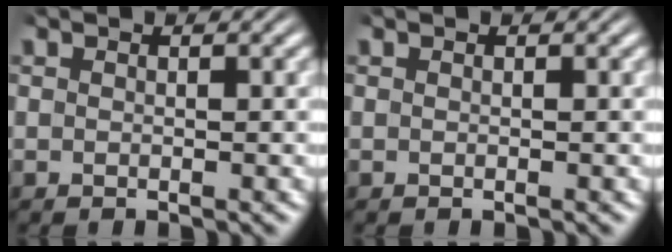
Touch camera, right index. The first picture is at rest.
{"total": 0.0}